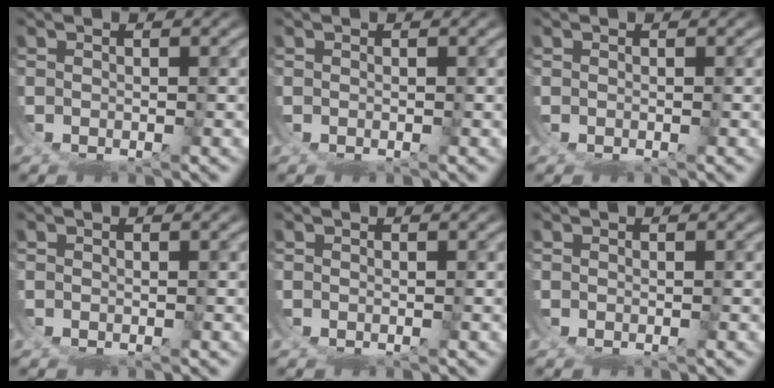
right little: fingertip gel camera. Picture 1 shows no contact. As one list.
[{"total": 0.0}, {"total": 0.0}, {"total": 0.0}, {"total": 0.0}, {"total": 0.0}]